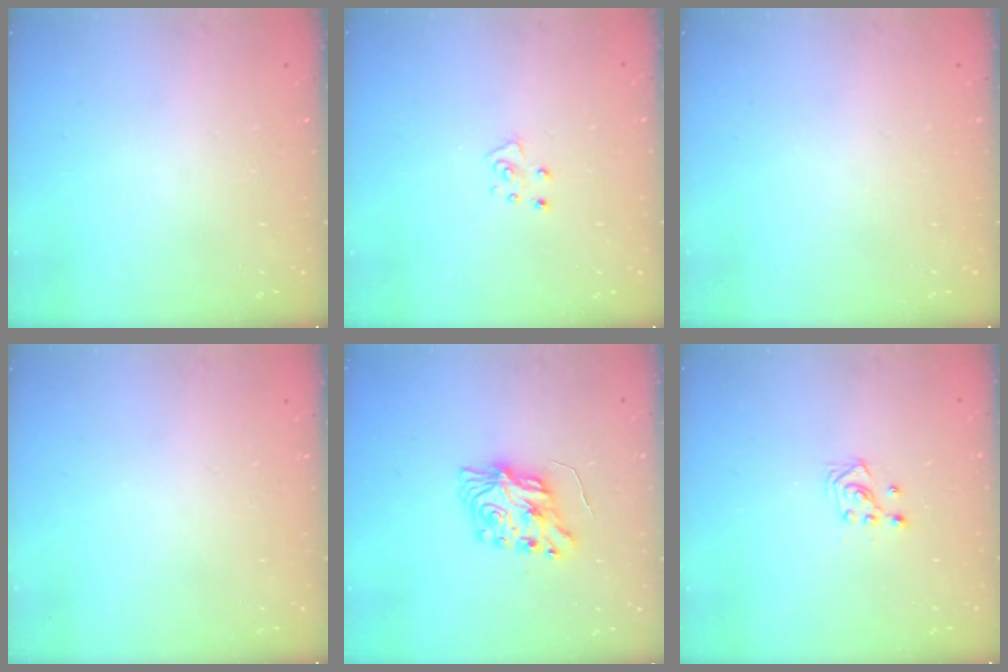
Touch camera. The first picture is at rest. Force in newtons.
{"total": 4.8, "press": 4.8, "slide": 0.2}
{"total": 0.0}
{"total": 0.0}
{"total": 7.9, "press": 7.9, "slide": 0.2}
{"total": 3.0, "press": 2.8, "slide": 1.0}